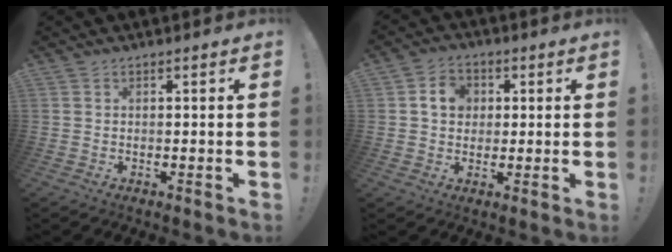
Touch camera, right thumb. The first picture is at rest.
{"total": 7.1, "force": [1.6, 5.9, 3.5], "torque": [-0.062, 0.012, 0.030]}